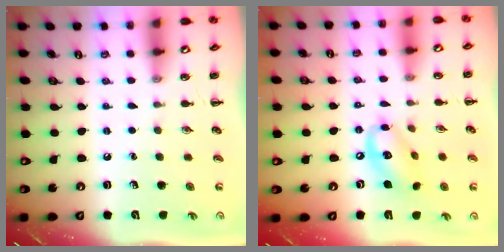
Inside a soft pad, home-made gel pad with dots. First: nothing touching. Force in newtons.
{"total": 13.2, "press": 12.8, "slide": 2.9}